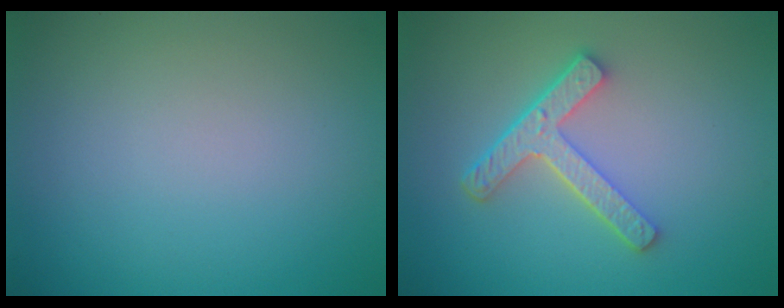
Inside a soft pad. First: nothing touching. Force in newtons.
{"total": 4.3, "press": 3.2, "slide": 2.8}